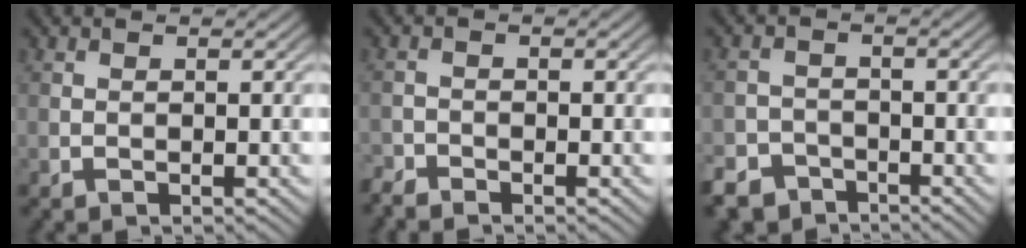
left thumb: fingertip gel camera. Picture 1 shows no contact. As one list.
[{"total": 1.8, "force": [-1.8, 0.3, 0.3], "torque": [-0.007, -0.006, -0.043]}, {"total": 5.4, "force": [-4.2, 3.2, 1.1], "torque": [-0.014, -0.005, -0.076]}]